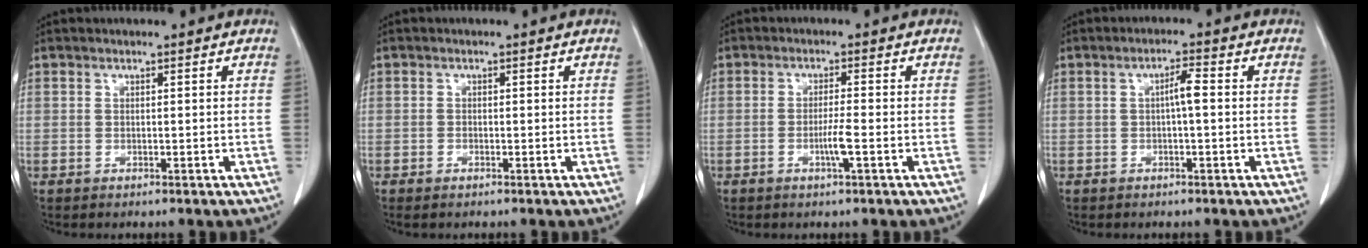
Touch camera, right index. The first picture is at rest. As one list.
[{"total": 0.9, "force": [-0.7, 0.3, 0.5], "torque": [-0.010, -0.001, -0.008]}, {"total": 2.8, "force": [-1.0, -0.3, 2.6], "torque": [-0.050, -0.003, -0.019]}, {"total": 2.6, "force": [0.0, 0.2, 2.6], "torque": [-0.044, 0.005, 0.001]}]